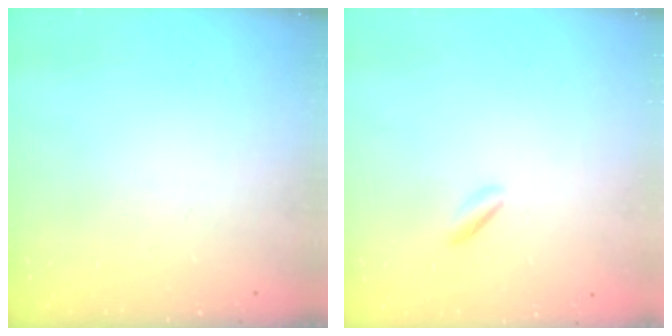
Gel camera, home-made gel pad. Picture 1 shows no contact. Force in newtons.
{"total": 0.9, "press": 0.6, "slide": 0.7}